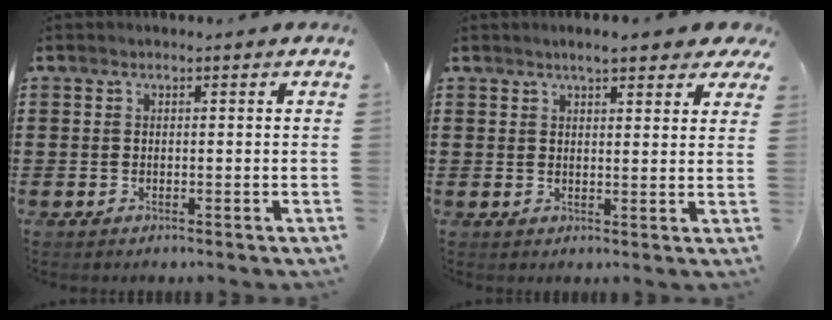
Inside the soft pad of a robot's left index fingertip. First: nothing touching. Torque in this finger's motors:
{"motor_torque": [1.10, -1.04, 0.36, 0.11]}